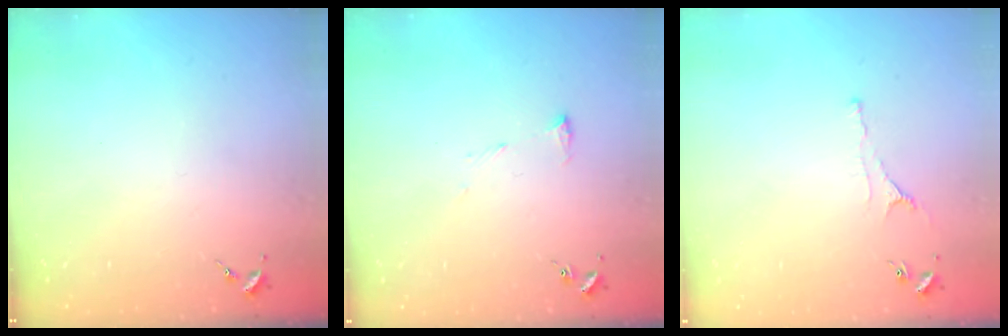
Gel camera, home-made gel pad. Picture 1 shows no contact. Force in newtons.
{"total": 6.5, "press": 6.5, "slide": 0.7}
{"total": 2.2, "press": 2.1, "slide": 0.4}